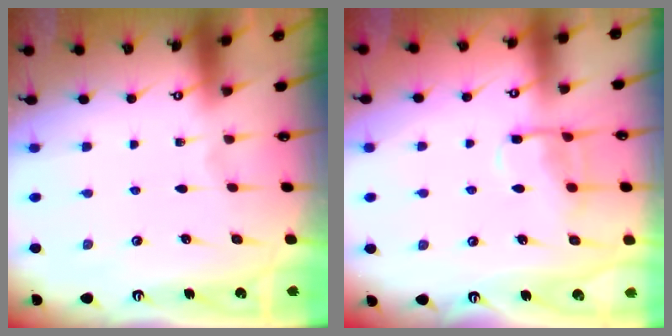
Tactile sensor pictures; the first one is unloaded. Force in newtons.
{"total": 8.8, "press": 8.7, "slide": 0.7}